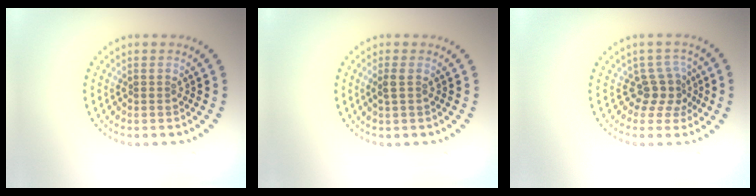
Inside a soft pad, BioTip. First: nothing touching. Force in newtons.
{"total": 1.0, "press": 0.9, "slide": 0.4}
{"total": 2.6, "press": 1.9, "slide": 1.9}